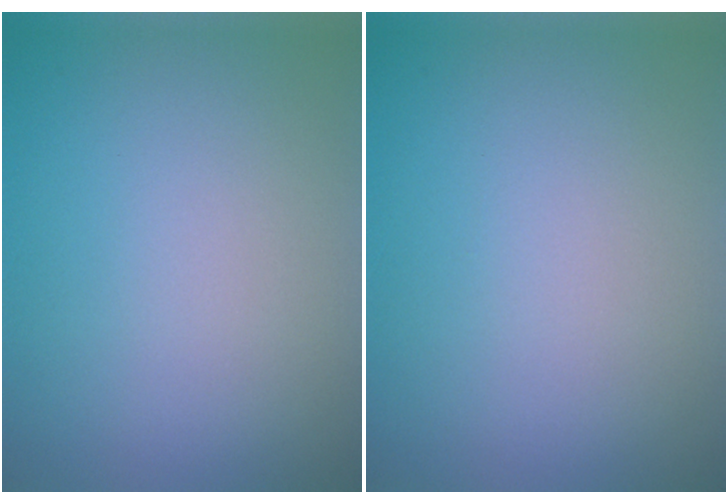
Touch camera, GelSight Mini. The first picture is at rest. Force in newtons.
{"total": 0.0}